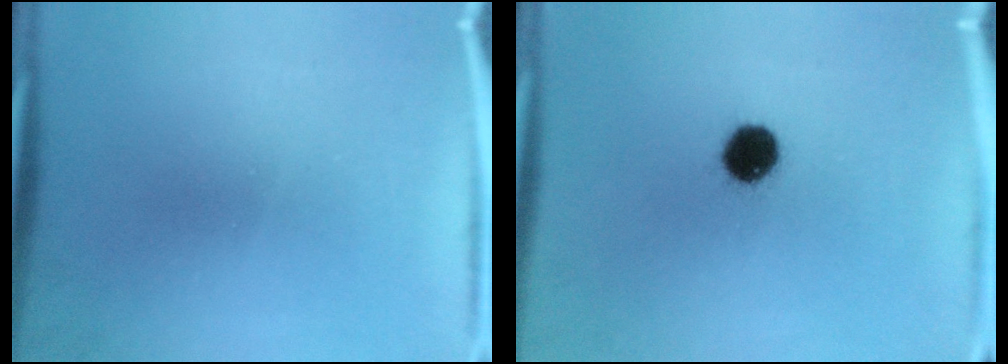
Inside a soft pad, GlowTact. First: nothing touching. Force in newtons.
{"total": 7.1}